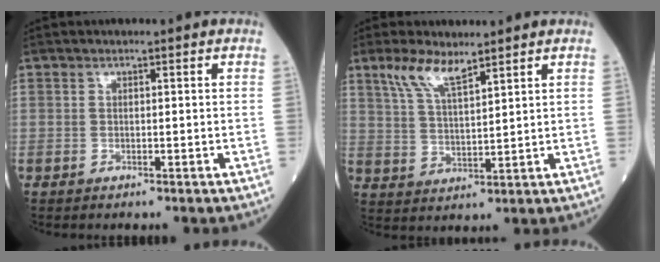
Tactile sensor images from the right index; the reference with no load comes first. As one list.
[{"total": 6.4, "force": [4.6, 1.1, 4.3], "torque": [-0.096, 0.005, 0.095]}]